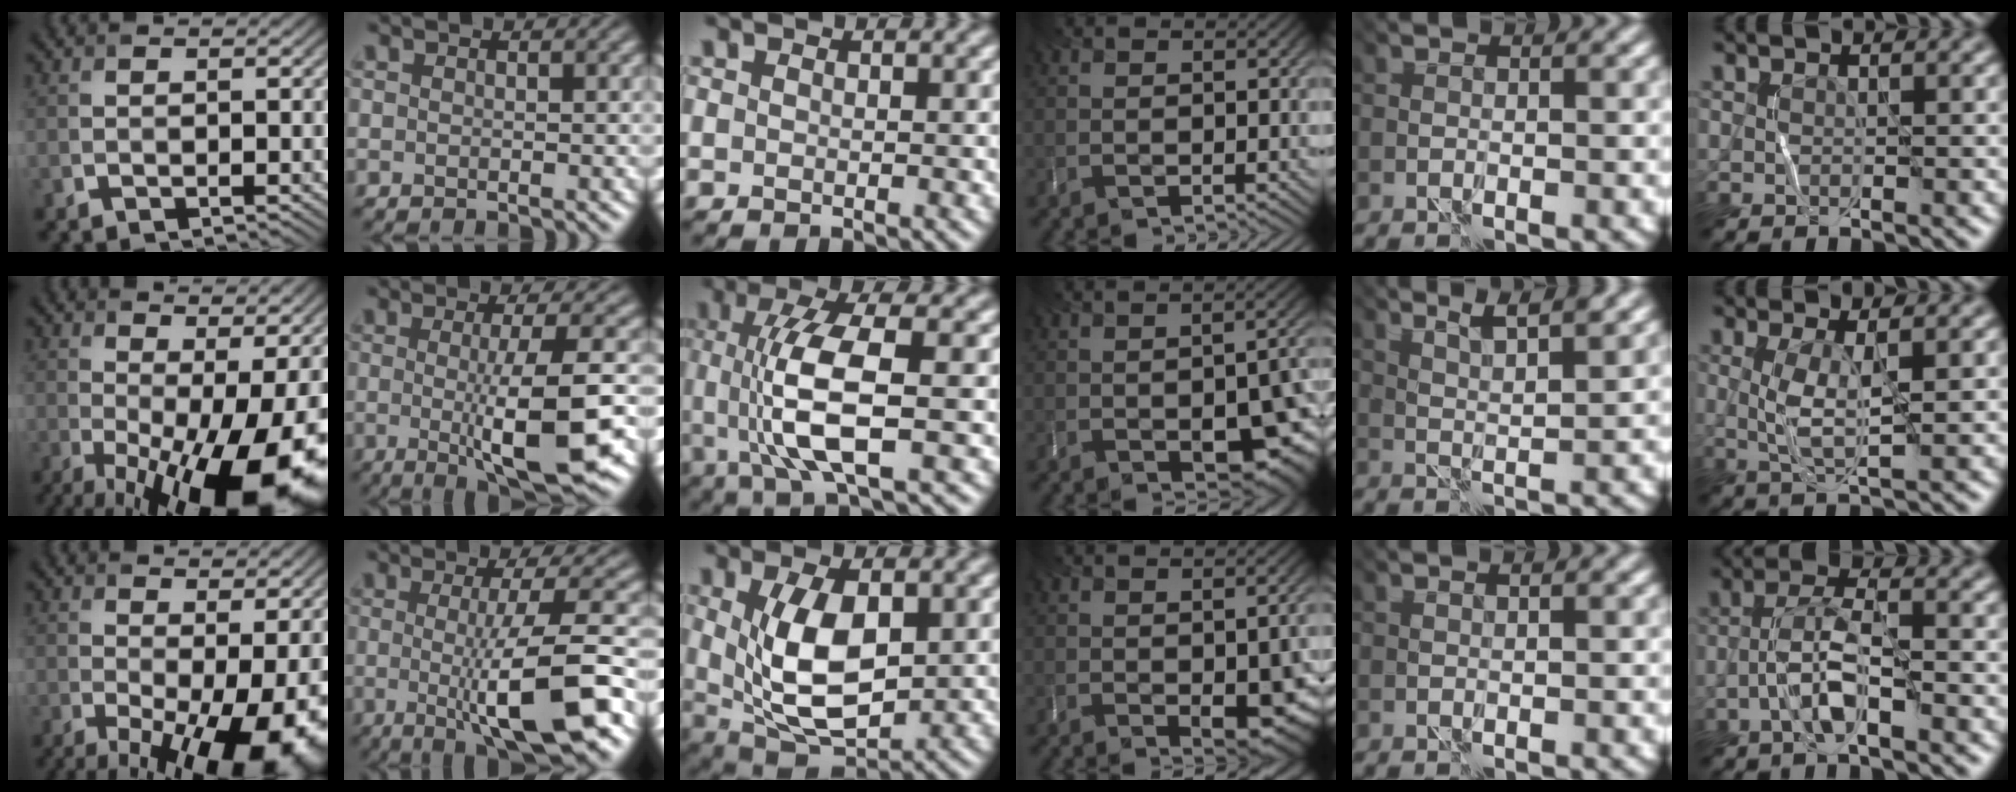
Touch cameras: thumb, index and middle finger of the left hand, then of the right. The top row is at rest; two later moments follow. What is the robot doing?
{"motion": "wrap", "object": "string"}